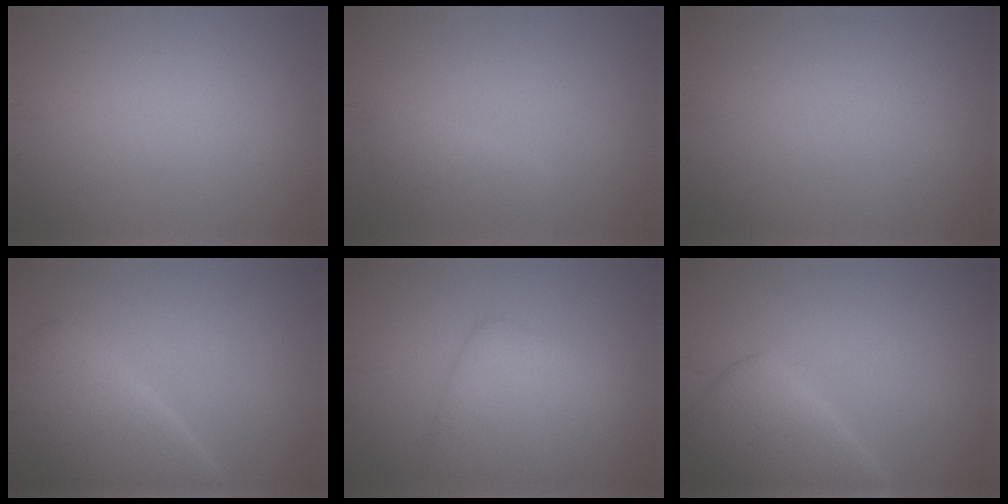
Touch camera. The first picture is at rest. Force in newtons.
{"total": 1.5, "press": 1.5, "slide": 0.1}
{"total": 0.0}
{"total": 6.9, "press": 6.9, "slide": 0.2}
{"total": 5.4, "press": 5.4, "slide": 0.1}
{"total": 6.1, "press": 6.0, "slide": 0.5}